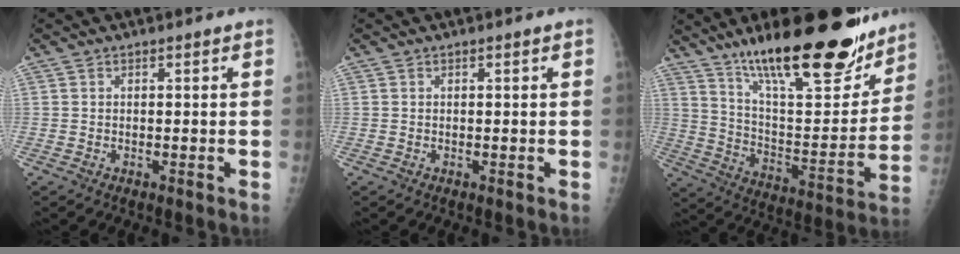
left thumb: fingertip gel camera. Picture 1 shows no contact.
{"total": 0.0}
{"total": 27.8, "force": [19.6, 7.9, 18.0], "torque": [-0.239, -0.085, 0.315]}